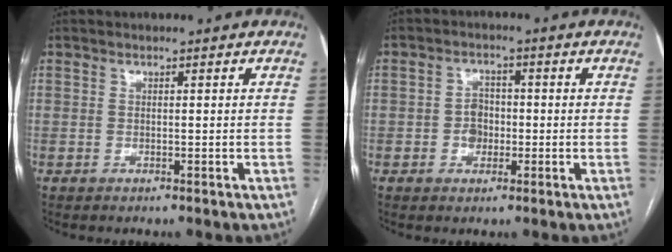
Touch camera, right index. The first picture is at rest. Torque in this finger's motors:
{"motor_torque": [0.59, -0.08, 0.04, 0.04]}